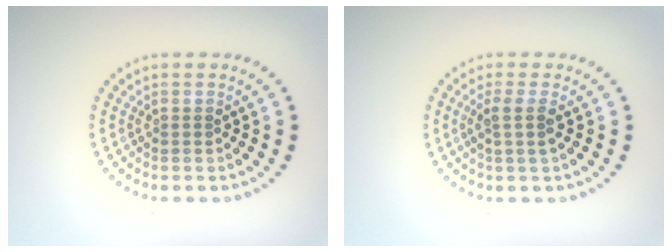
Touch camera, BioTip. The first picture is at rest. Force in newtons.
{"total": 1.9, "press": 1.5, "slide": 1.2}